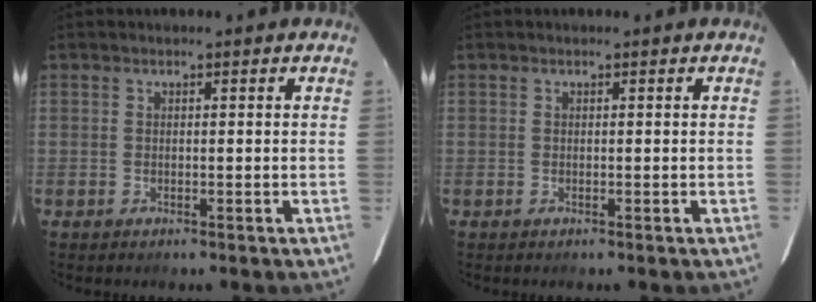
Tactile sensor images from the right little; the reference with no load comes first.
{"total": 0.0}